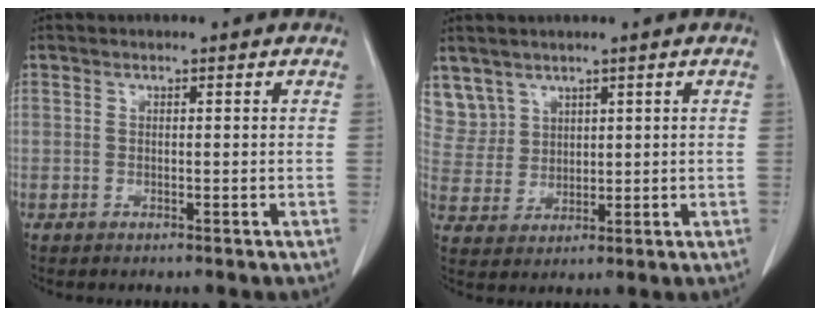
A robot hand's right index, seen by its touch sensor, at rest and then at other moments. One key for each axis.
{"total": 6.4, "fx": 4.3, "fy": 4.8, "fz": 0.0, "tx": -0.005, "ty": 0.010, "tz": 0.102}